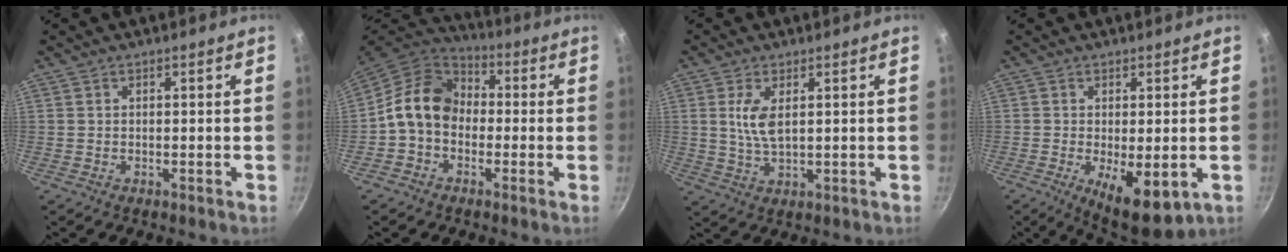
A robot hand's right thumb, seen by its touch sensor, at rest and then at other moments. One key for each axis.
{"total": 12.1, "fx": -0.7, "fy": 9.5, "fz": 7.4, "tx": -0.098, "ty": 0.038, "tz": -0.035}
{"total": 5.6, "fx": 1.4, "fy": 2.5, "fz": 4.9, "tx": -0.095, "ty": -0.009, "tz": 0.030}
{"total": 9.6, "fx": -2.4, "fy": 3.6, "fz": 8.6, "tx": -0.122, "ty": -0.011, "tz": -0.021}